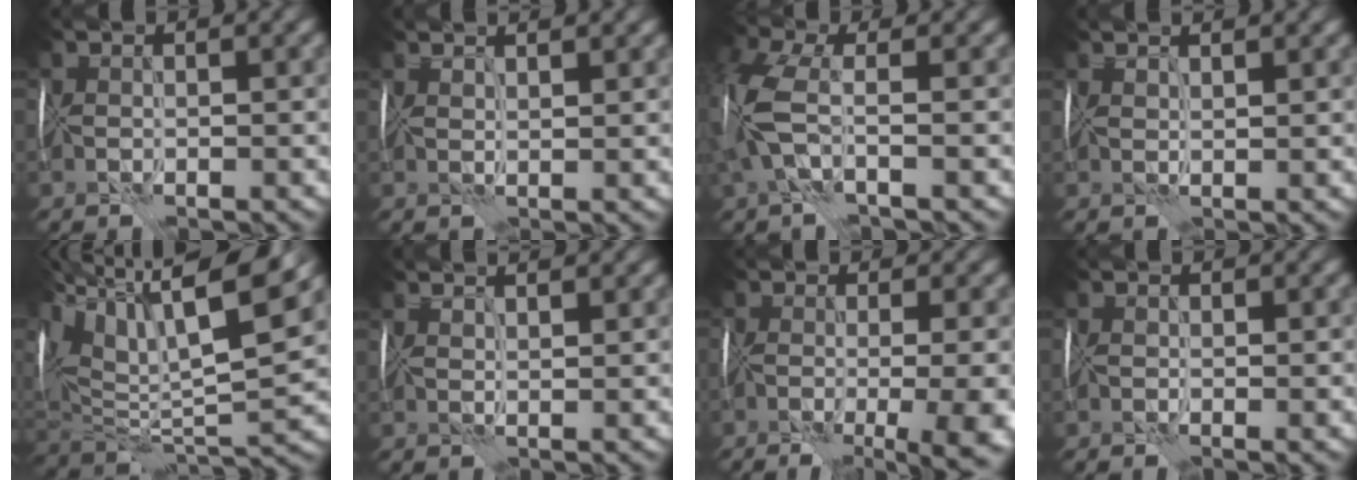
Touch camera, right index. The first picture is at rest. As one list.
[{"total": 3.5, "force": [2.6, 1.3, 1.8], "torque": [-0.009, 0.023, 0.017]}, {"total": 4.7, "force": [-0.7, 2.3, 4.0], "torque": [-0.110, 0.012, -0.027]}, {"total": 2.9, "force": [2.3, 1.0, 1.5], "torque": [-0.007, 0.019, 0.015]}, {"total": 16.2, "force": [9.1, 5.7, 12.1], "torque": [-0.252, 0.038, 0.166]}, {"total": 3.9, "force": [2.9, 1.5, 2.1], "torque": [-0.013, 0.026, 0.019]}, {"total": 12.2, "force": [-4.7, 5.0, 10.1], "torque": [-0.118, -0.012, -0.025]}, {"total": 1.1, "force": [0.2, 0.4, 1.0], "torque": [-0.012, -0.003, 0.007]}]